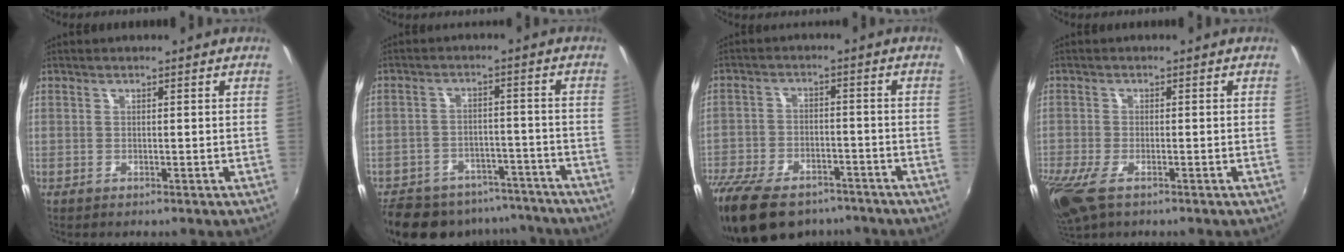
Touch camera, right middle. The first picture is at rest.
{"total": 20.3, "force": [-16.7, 8.9, 7.4], "torque": [-0.171, 0.011, -0.221]}
{"total": 18.7, "force": [-14.0, 8.9, 8.6], "torque": [-0.206, -0.022, -0.222]}
{"total": 7.9, "force": [-4.7, 3.1, 5.5], "torque": [-0.132, -0.034, -0.090]}